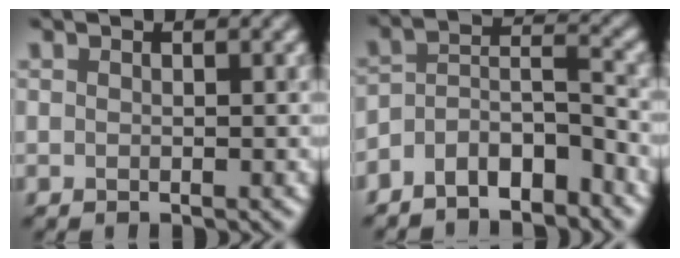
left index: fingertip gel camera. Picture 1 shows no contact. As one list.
[{"total": 4.8, "force": [-3.3, 2.0, 2.9], "torque": [-0.047, 0.007, -0.065]}]